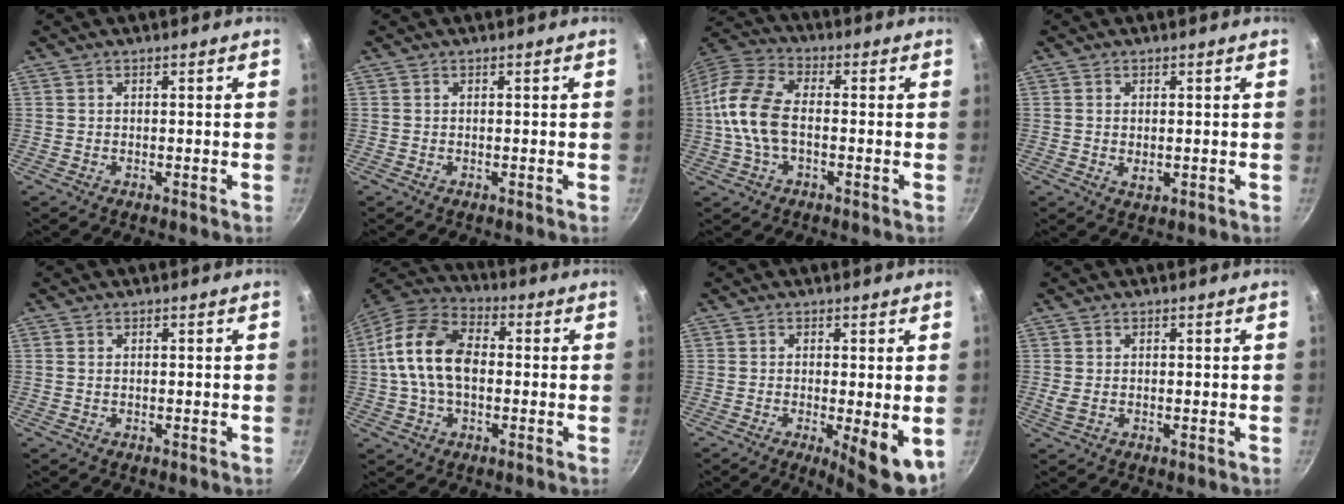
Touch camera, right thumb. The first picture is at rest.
{"total": 0.0}
{"total": 12.5, "force": [-1.0, 7.2, 10.2], "torque": [-0.201, 0.035, -0.037]}
{"total": 2.0, "force": [0.0, 1.2, 1.6], "torque": [-0.027, -0.004, 0.001]}
{"total": 0.6, "force": [0.1, 0.3, 0.5], "torque": [-0.011, 0.000, 0.002]}
{"total": 15.2, "force": [0.4, 9.7, 11.7], "torque": [-0.201, 0.032, -0.010]}
{"total": 7.4, "force": [-1.3, 2.0, 7.0], "torque": [-0.089, -0.010, -0.010]}
{"total": 1.6, "force": [0.3, 0.9, 1.3], "torque": [-0.025, -0.002, 0.009]}